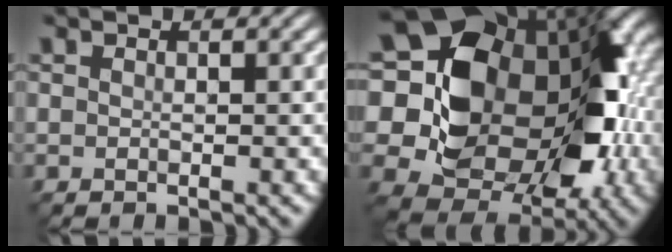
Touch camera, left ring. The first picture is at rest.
{"total": 17.6, "force": [1.3, 13.5, 11.2], "torque": [-0.181, 0.002, 0.037]}